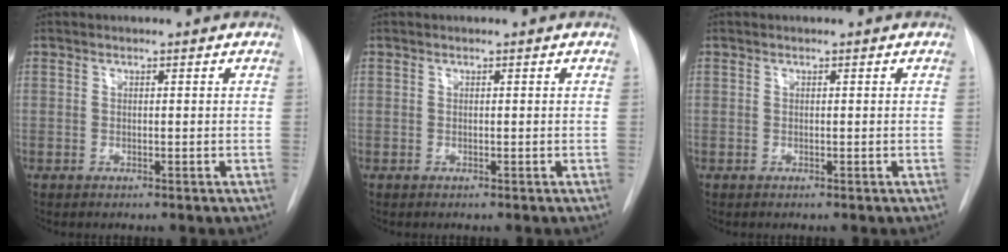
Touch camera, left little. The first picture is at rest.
{"total": 0.0}
{"total": 0.0}